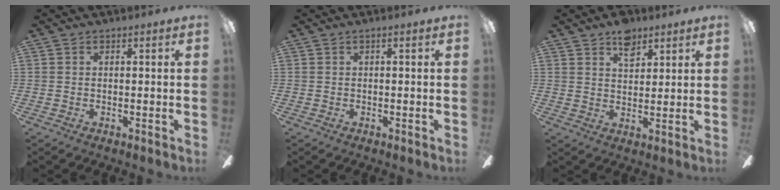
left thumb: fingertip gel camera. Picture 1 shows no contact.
{"total": 0.0}
{"total": 7.1, "force": [4.7, 4.0, 3.5], "torque": [-0.040, -0.018, 0.082]}